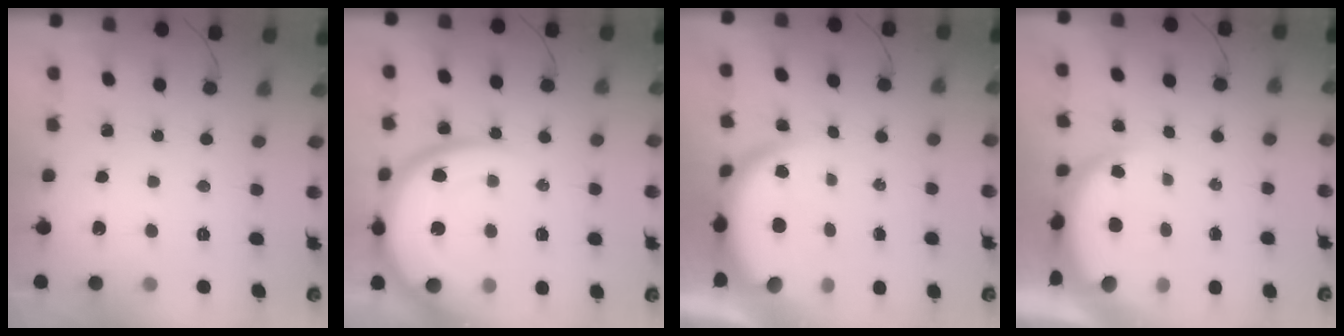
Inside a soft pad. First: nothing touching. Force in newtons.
{"total": 14.3, "press": 14.2, "slide": 1.3}
{"total": 5.5, "press": 5.5, "slide": 0.2}
{"total": 4.6, "press": 4.4, "slide": 1.3}